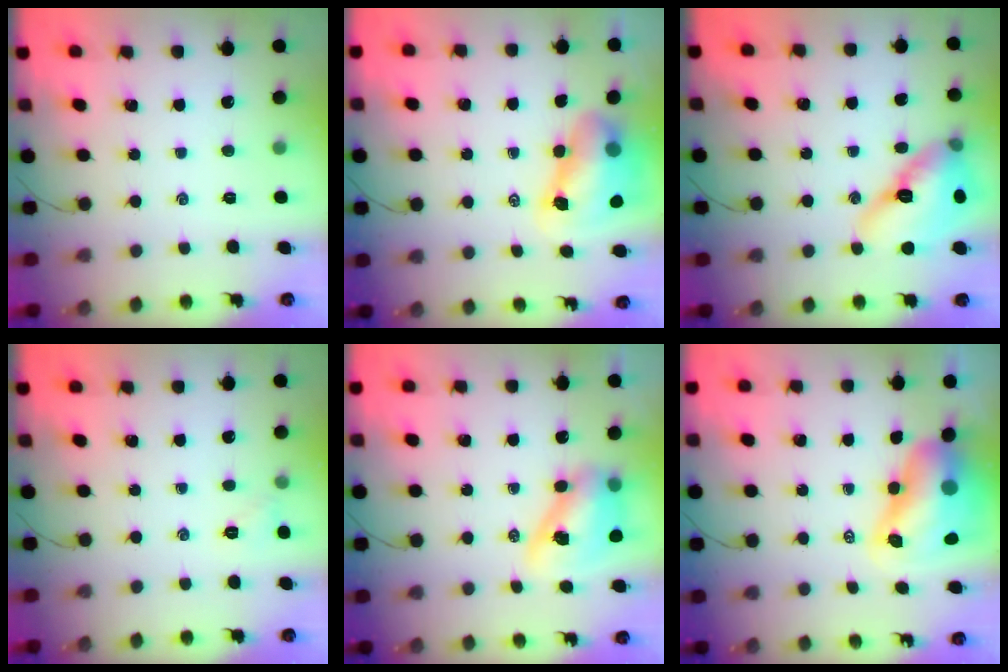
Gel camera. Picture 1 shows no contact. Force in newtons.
{"total": 9.6, "press": 9.4, "slide": 2.3}
{"total": 15.5, "press": 15.0, "slide": 4.1}
{"total": 3.6, "press": 3.5, "slide": 1.1}
{"total": 10.4, "press": 10.1, "slide": 2.6}
{"total": 12.0, "press": 11.5, "slide": 3.6}